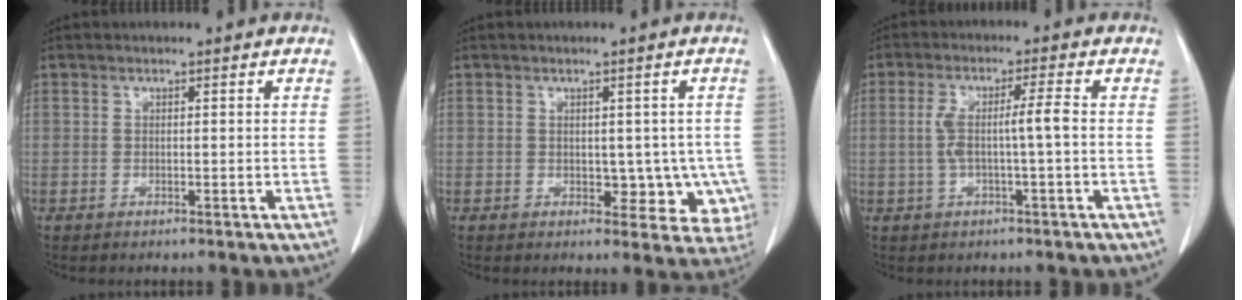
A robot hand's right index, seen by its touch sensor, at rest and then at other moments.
{"total": 6.4, "force": [-0.8, 4.3, 4.7], "torque": [-0.028, 0.012, 0.000]}
{"total": 5.2, "force": [-0.3, 0.0, 5.2], "torque": [-0.105, 0.016, -0.003]}